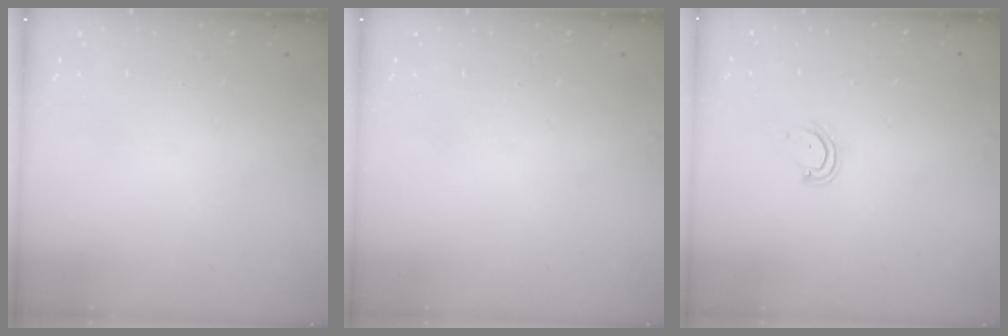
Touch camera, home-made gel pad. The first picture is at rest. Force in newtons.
{"total": 0.0}
{"total": 3.6, "press": 3.6, "slide": 0.3}